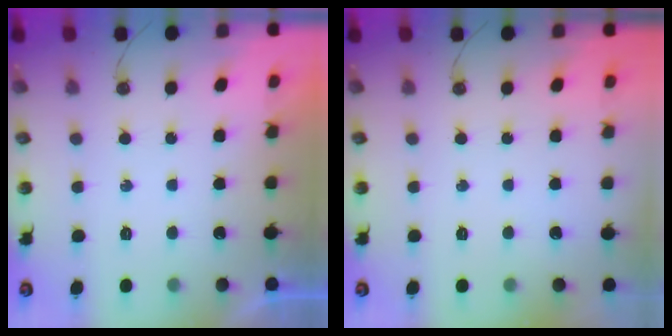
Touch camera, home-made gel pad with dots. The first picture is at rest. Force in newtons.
{"total": 0.0}